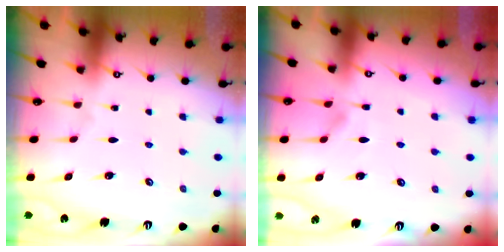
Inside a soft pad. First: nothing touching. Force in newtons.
{"total": 1.8, "press": 1.6, "slide": 1.0}